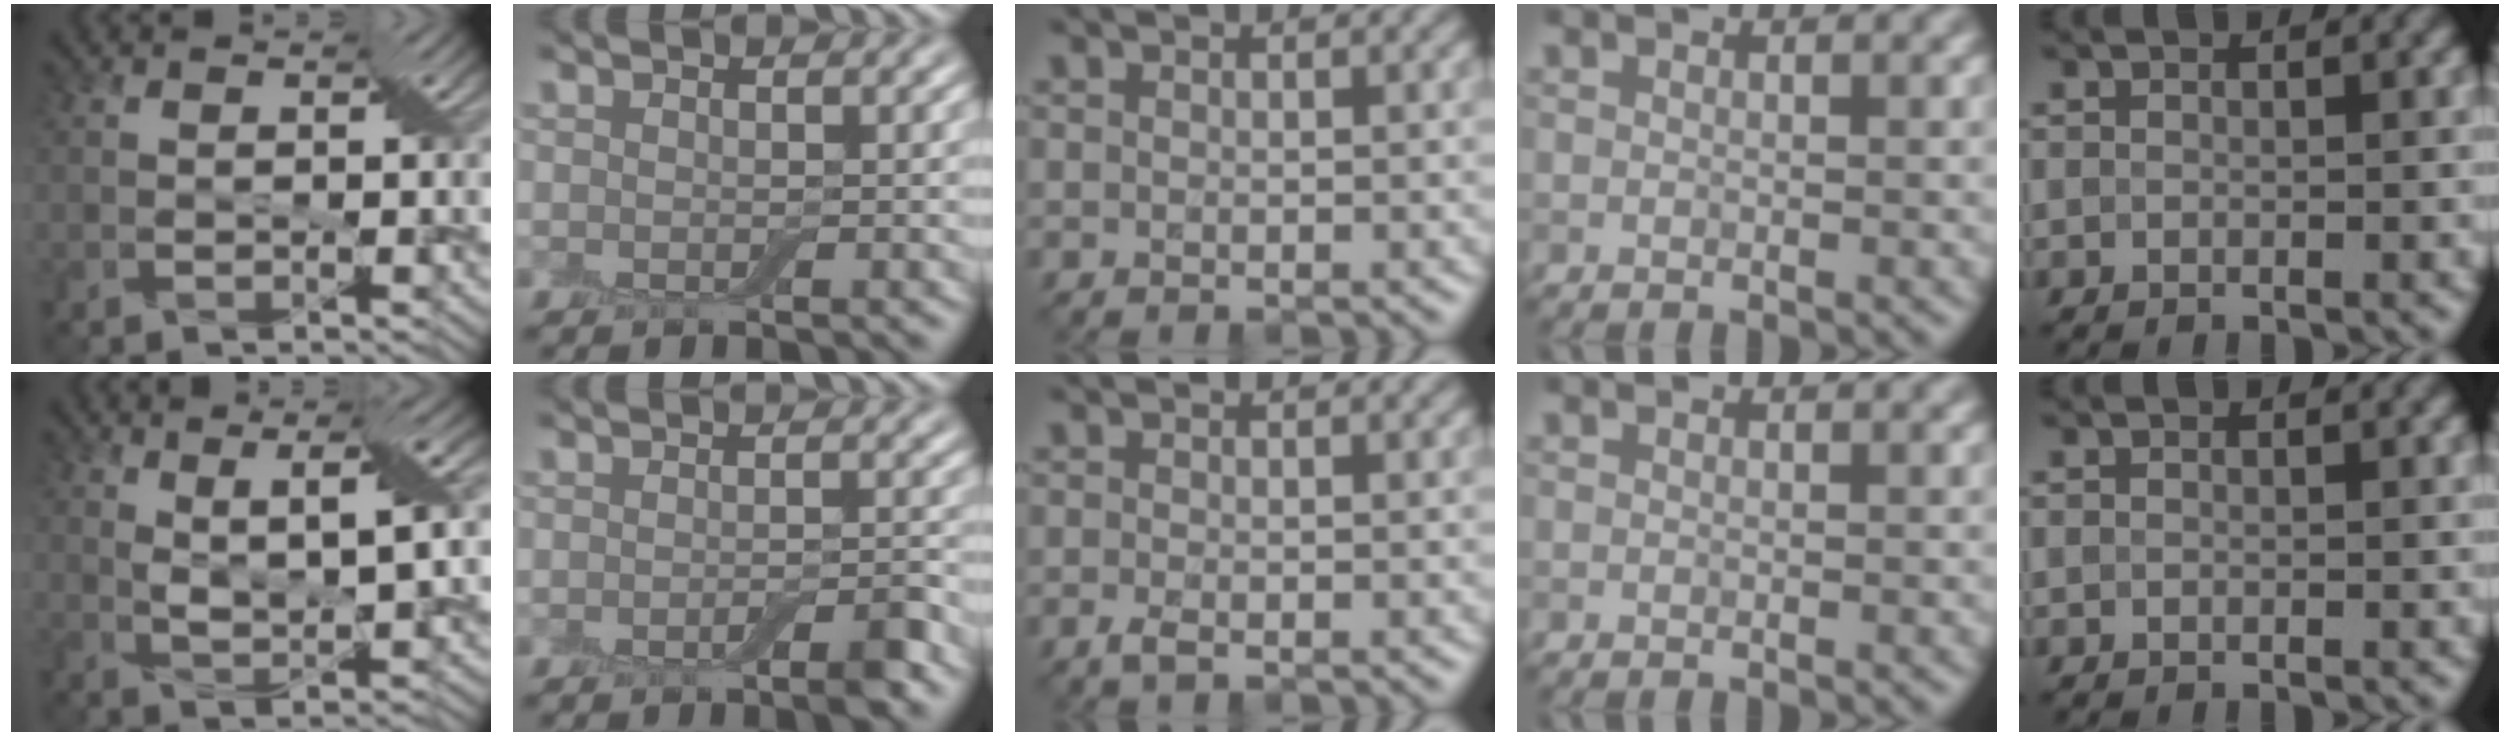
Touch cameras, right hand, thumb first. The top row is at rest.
{"thumb": {"total": 5.1, "force": [2.4, 1.0, 4.3], "torque": [-0.078, -0.001, 0.044]}, "index": {"total": 2.2, "force": [-1.2, 0.5, 1.8], "torque": [-0.025, -0.001, -0.019]}, "middle": {"total": 1.3, "force": [-0.8, 0.3, 0.9], "torque": [-0.020, -0.005, -0.016]}}